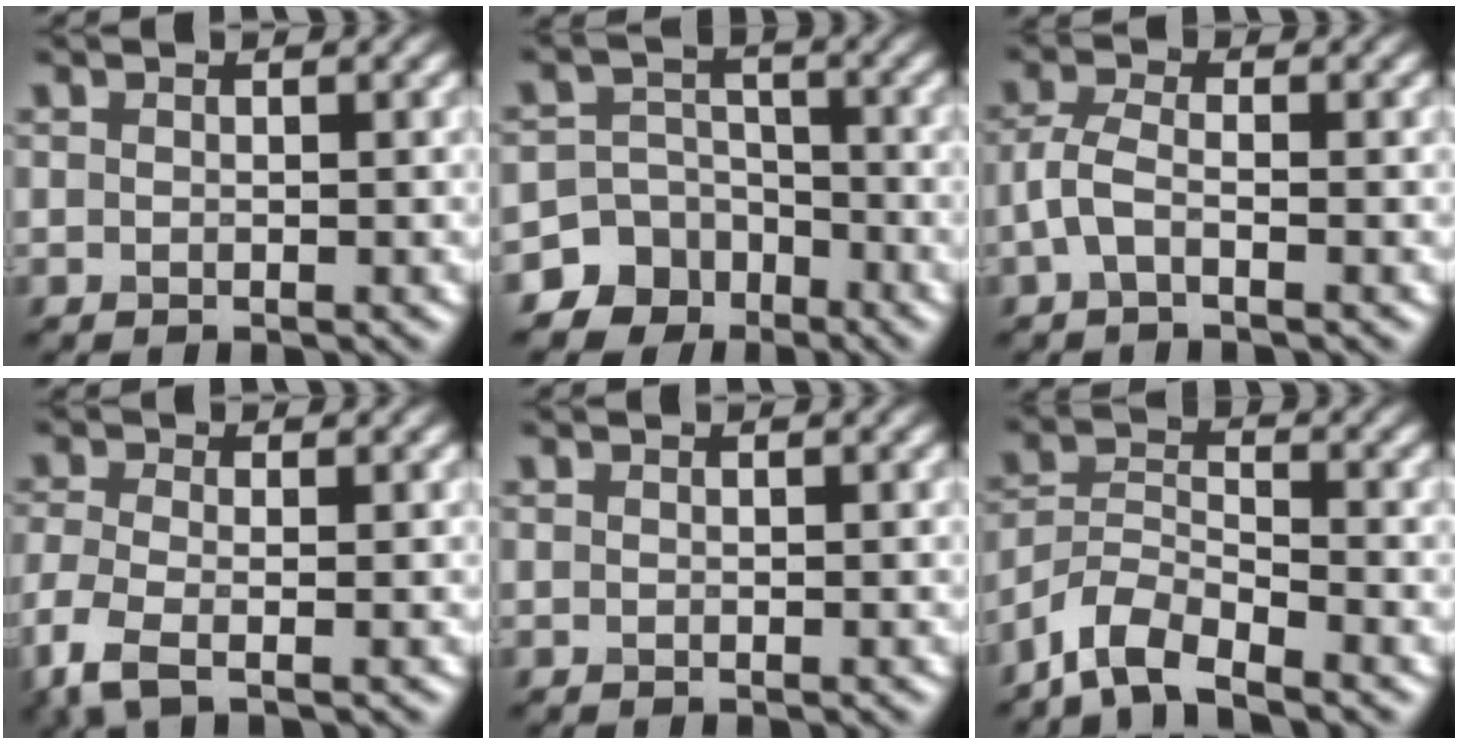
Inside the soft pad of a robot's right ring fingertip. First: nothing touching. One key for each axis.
{"total": 8.6, "fx": -5.6, "fy": 6.5, "fz": 0.4, "tx": 0.010, "ty": -0.019, "tz": -0.116}
{"total": 2.2, "fx": -0.8, "fy": 0.9, "fz": 1.9, "tx": -0.045, "ty": 0.005, "tz": -0.022}
{"total": 3.7, "fx": -2.0, "fy": 1.2, "fz": 2.8, "tx": -0.074, "ty": -0.011, "tz": -0.055}
{"total": 0.0}
{"total": 4.7, "fx": -3.8, "fy": 1.4, "fz": 2.3, "tx": -0.040, "ty": 0.001, "tz": -0.082}